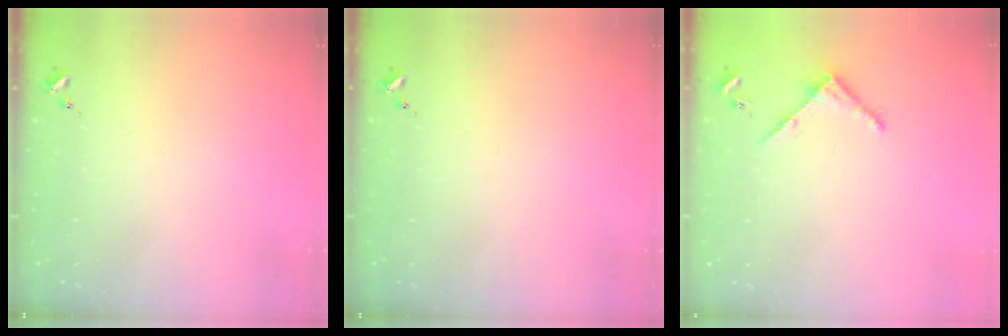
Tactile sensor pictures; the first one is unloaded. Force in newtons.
{"total": 0.0}
{"total": 3.4, "press": 3.4, "slide": 0.4}